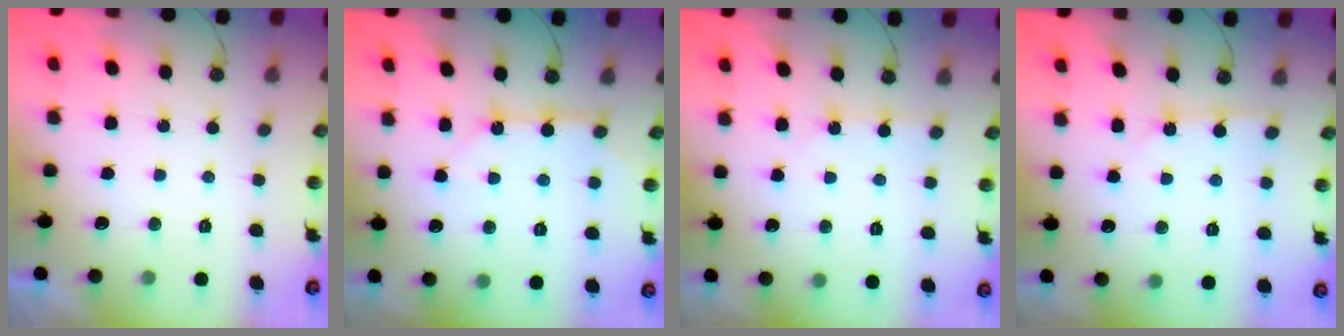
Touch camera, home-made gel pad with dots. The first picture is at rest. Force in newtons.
{"total": 10.2, "press": 10.1, "slide": 1.0}
{"total": 3.7, "press": 3.7, "slide": 0.4}
{"total": 2.5, "press": 2.5, "slide": 0.3}